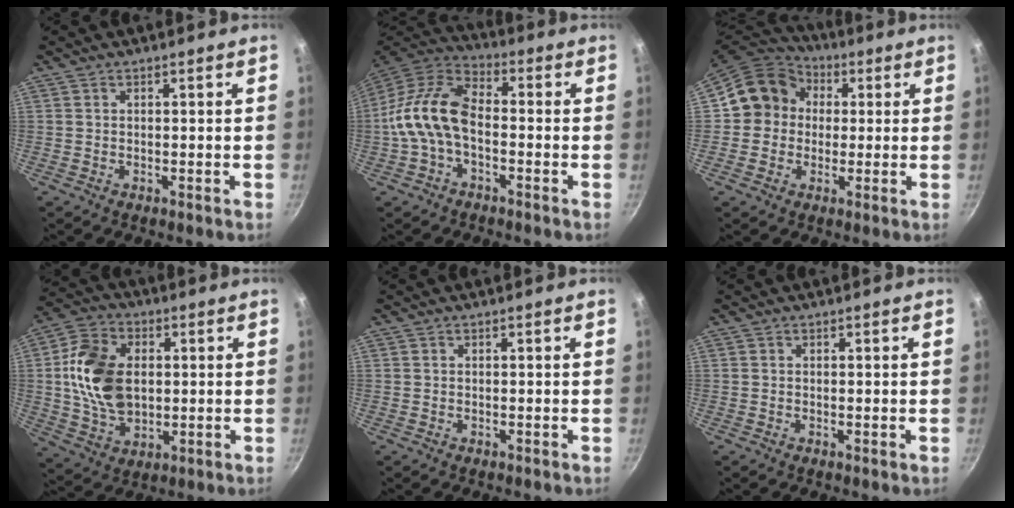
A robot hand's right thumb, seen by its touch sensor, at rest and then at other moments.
{"total": 13.1, "force": [-2.2, 7.7, 10.3], "torque": [-0.186, 0.045, -0.060]}
{"total": 12.1, "force": [1.5, 11.0, 4.9], "torque": [-0.048, 0.028, 0.005]}
{"total": 15.7, "force": [1.4, 10.7, 11.4], "torque": [-0.192, 0.002, 0.023]}
{"total": 0.0}
{"total": 0.0}